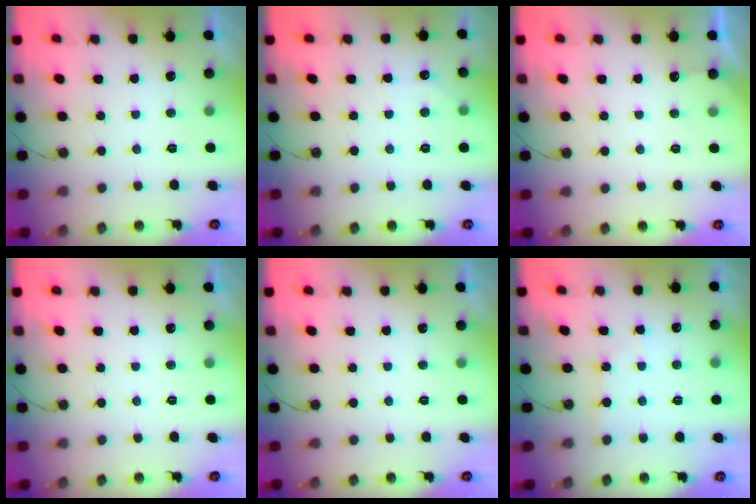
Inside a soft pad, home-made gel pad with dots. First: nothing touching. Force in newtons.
{"total": 2.8, "press": 2.8, "slide": 0.4}
{"total": 2.3, "press": 2.3, "slide": 0.3}
{"total": 0.0}
{"total": 0.8, "press": 0.5, "slide": 0.6}
{"total": 3.0, "press": 2.9, "slide": 0.4}